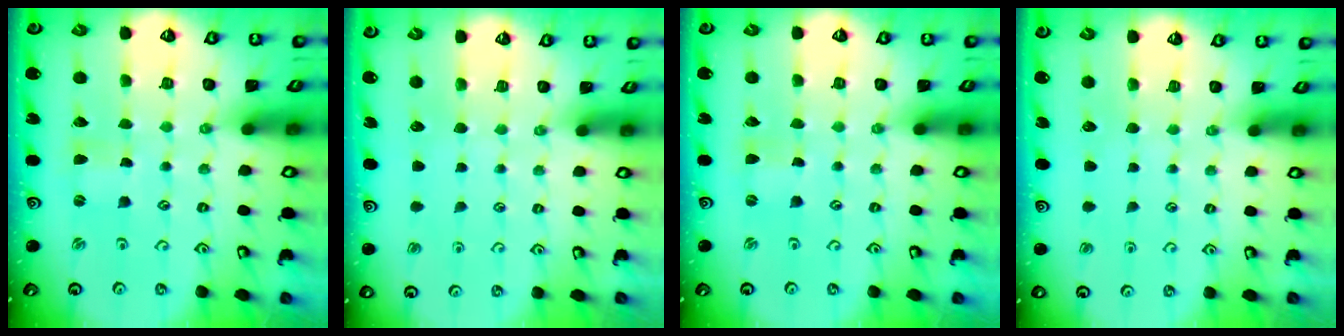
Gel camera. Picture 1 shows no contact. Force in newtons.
{"total": 0.0}
{"total": 0.0}
{"total": 0.0}